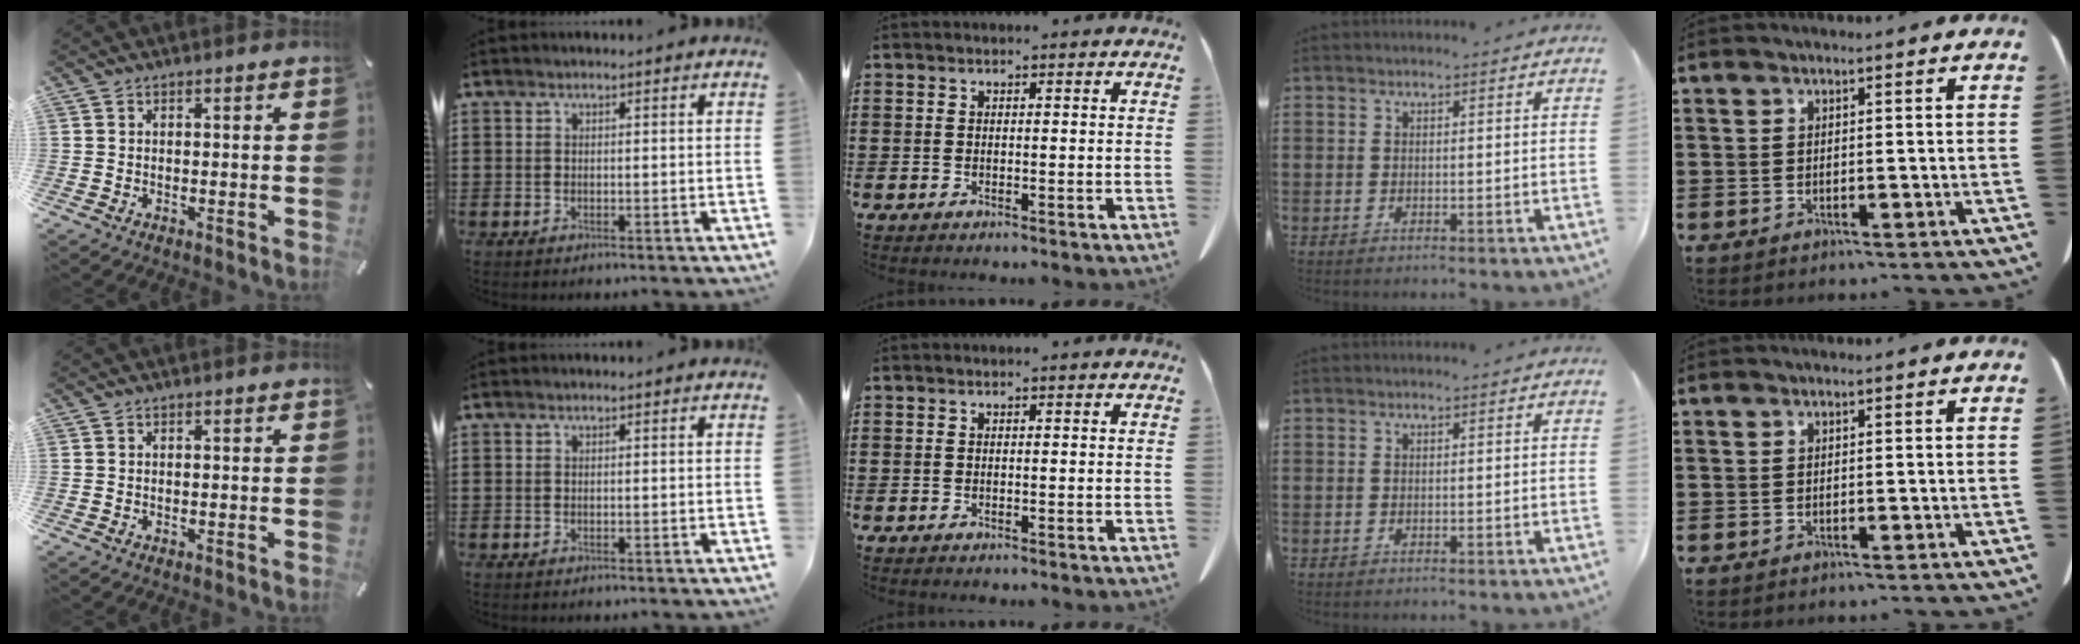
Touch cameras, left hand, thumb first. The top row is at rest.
{}